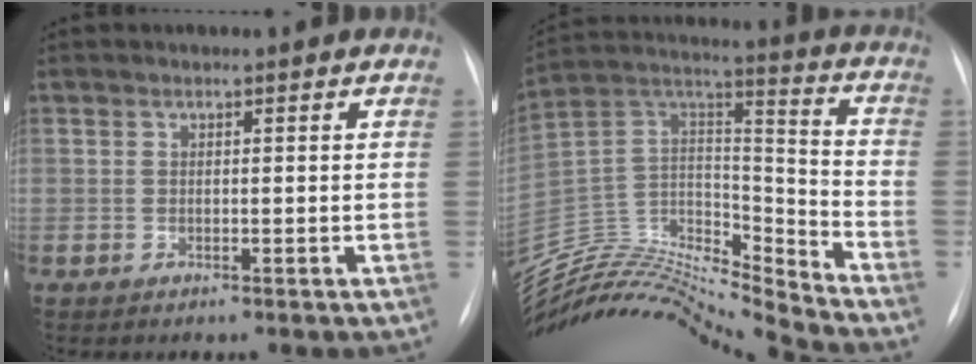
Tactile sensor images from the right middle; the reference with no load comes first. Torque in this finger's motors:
{"motor_torque": [-0.72, -1.10, -0.30, -0.05]}